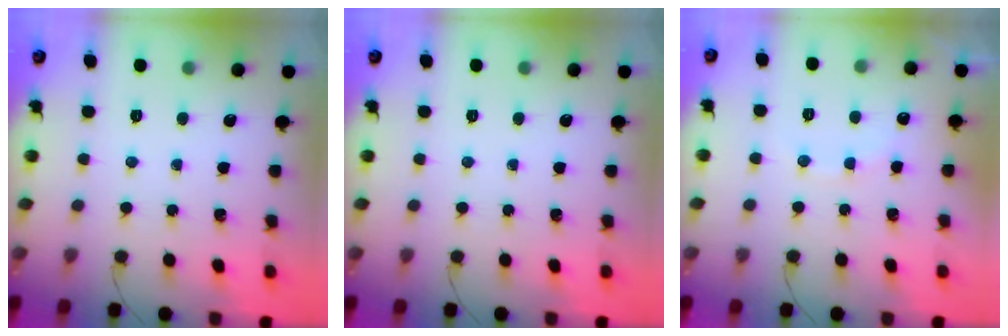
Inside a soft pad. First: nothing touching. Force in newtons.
{"total": 0.0}
{"total": 7.5, "press": 7.4, "slide": 1.3}